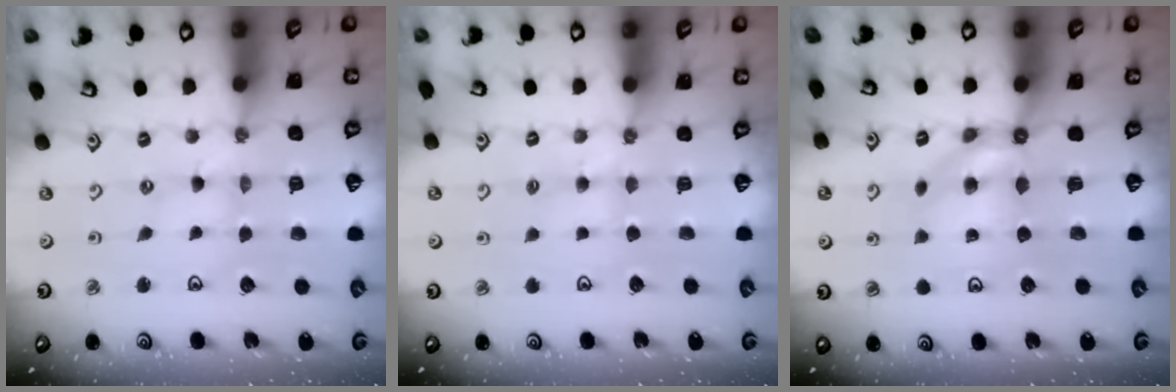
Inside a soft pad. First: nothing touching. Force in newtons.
{"total": 3.9, "press": 3.8, "slide": 0.6}
{"total": 6.1, "press": 6.1, "slide": 0.2}